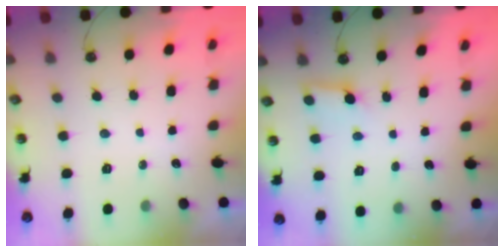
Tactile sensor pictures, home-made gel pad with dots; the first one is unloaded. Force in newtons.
{"total": 2.9, "press": 2.9, "slide": 0.2}